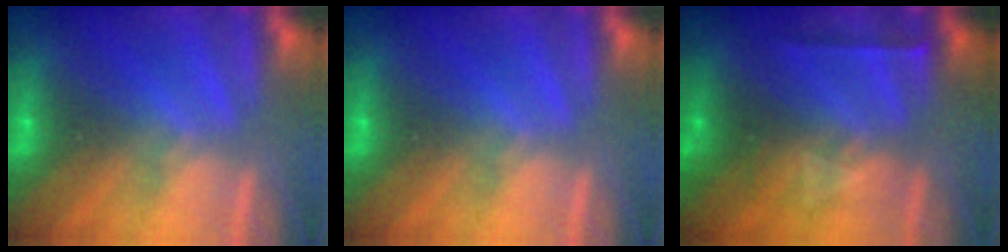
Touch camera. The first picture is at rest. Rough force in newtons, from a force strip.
{"total": 0.0}
{"total": 2.3}